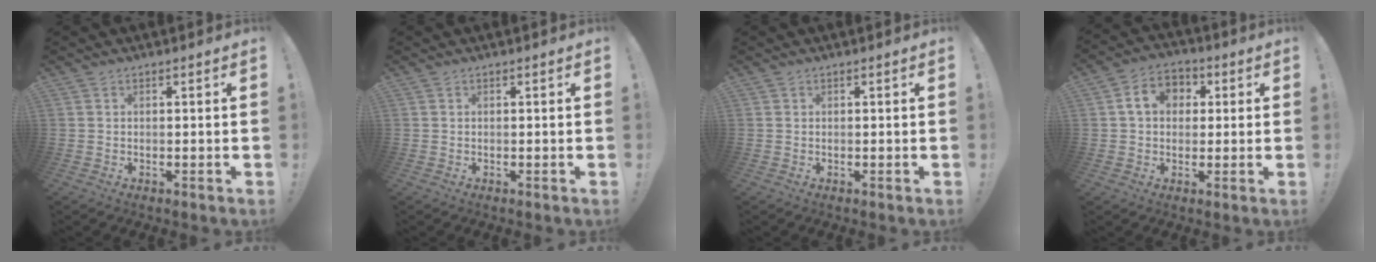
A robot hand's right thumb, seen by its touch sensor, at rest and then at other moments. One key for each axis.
{"total": 0.0}
{"total": 0.0}
{"total": 8.8, "fx": 2.0, "fy": 7.1, "fz": 4.8, "tx": -0.071, "ty": 0.008, "tz": 0.039}